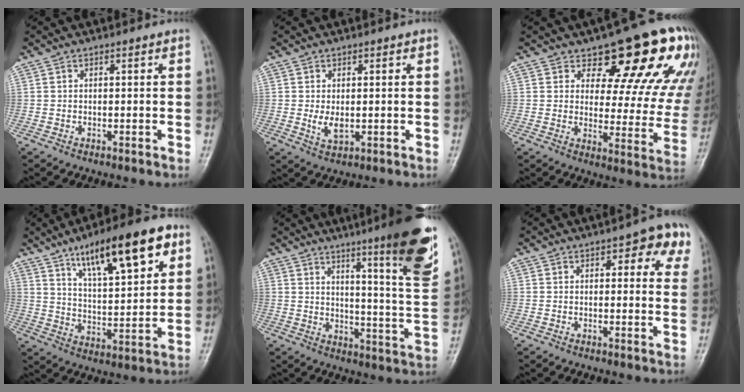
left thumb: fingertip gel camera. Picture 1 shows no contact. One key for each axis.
{"total": 3.3, "fx": 0.0, "fy": 1.9, "fz": 2.6, "tx": -0.046, "ty": -0.010, "tz": 0.005}
{"total": 20.0, "fx": 12.8, "fy": 8.7, "fz": 12.7, "tx": -0.107, "ty": -0.067, "tz": 0.155}
{"total": 18.1, "fx": 9.8, "fy": 5.5, "fz": 14.2, "tx": -0.196, "ty": -0.033, "tz": 0.159}
{"total": 18.1, "fx": 10.7, "fy": 1.5, "fz": 14.5, "tx": -0.177, "ty": -0.063, "tz": 0.147}
{"total": 8.2, "fx": 3.8, "fy": 3.7, "fz": 6.2, "tx": -0.032, "ty": -0.006, "tz": 0.035}